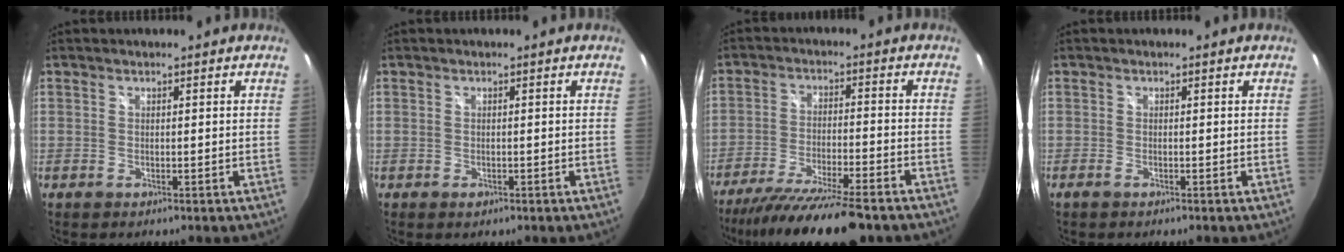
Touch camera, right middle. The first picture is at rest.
{"total": 0.9, "force": [-0.5, 0.6, 0.4], "torque": [-0.006, -0.002, -0.009]}
{"total": 16.9, "force": [-14.2, 1.7, 9.0], "torque": [-0.177, -0.038, -0.232]}
{"total": 1.1, "force": [-0.9, 0.2, 0.6], "torque": [-0.013, -0.003, -0.017]}